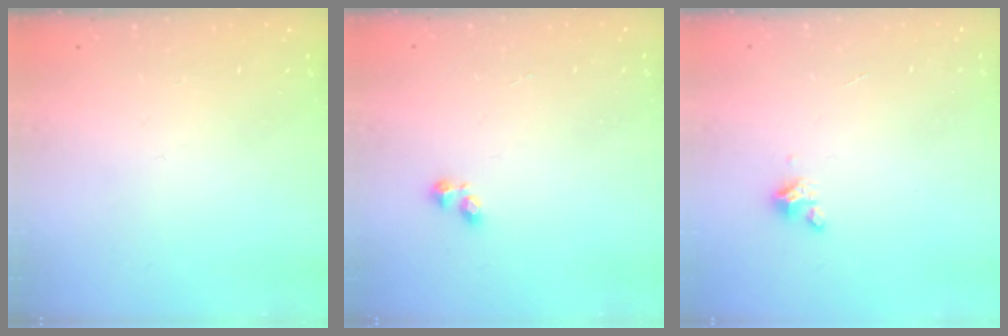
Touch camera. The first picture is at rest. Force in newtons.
{"total": 2.2, "press": 2.1, "slide": 0.7}
{"total": 2.5, "press": 2.5, "slide": 0.3}